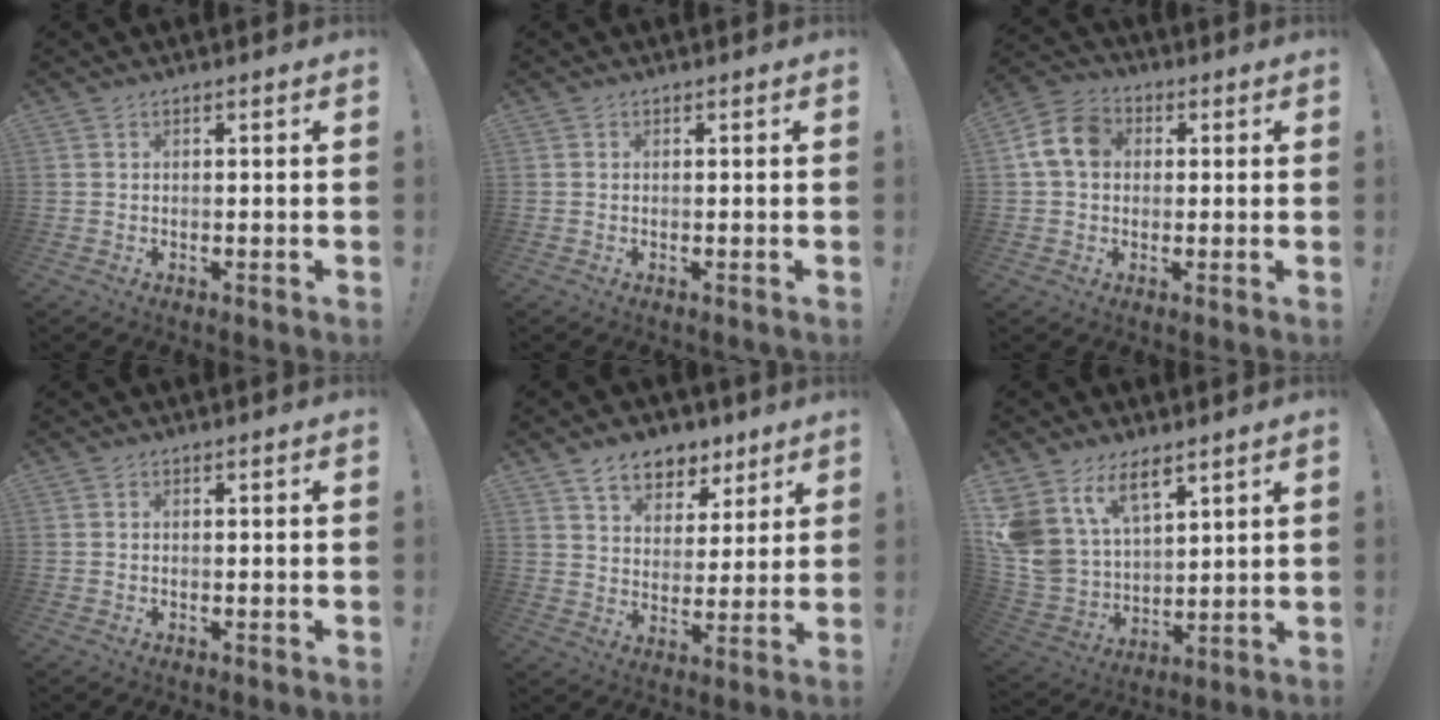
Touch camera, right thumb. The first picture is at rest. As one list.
[{"total": 0.0}, {"total": 10.7, "force": [2.2, 8.3, 6.4], "torque": [-0.110, 0.013, 0.048]}, {"total": 0.0}, {"total": 10.0, "force": [6.9, 6.4, 3.4], "torque": [-0.047, -0.045, 0.131]}, {"total": 14.6, "force": [9.2, 8.5, 7.4], "torque": [-0.170, -0.066, 0.179]}]